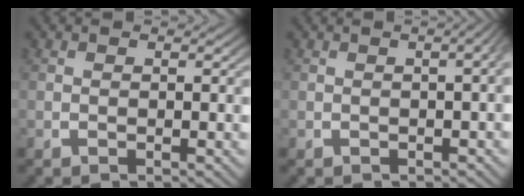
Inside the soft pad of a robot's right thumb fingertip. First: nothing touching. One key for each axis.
{"total": 4.4, "fx": 0.5, "fy": 1.9, "fz": 3.9, "tx": -0.041, "ty": 0.022, "tz": -0.001}